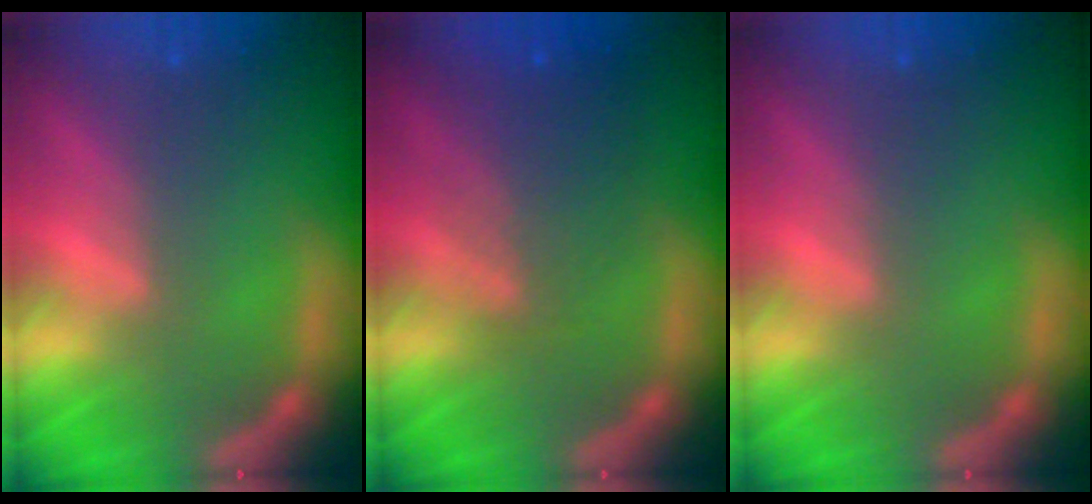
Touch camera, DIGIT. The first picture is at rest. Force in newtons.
{"total": 5.1}
{"total": 0.0}